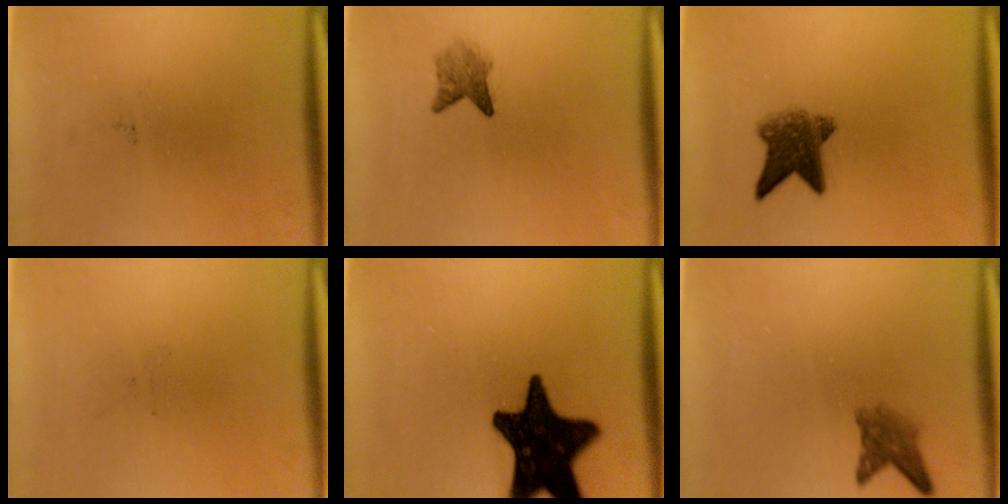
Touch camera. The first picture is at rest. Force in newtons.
{"total": 2.6}
{"total": 6.2}
{"total": 0.0}
{"total": 19.2}
{"total": 2.9}